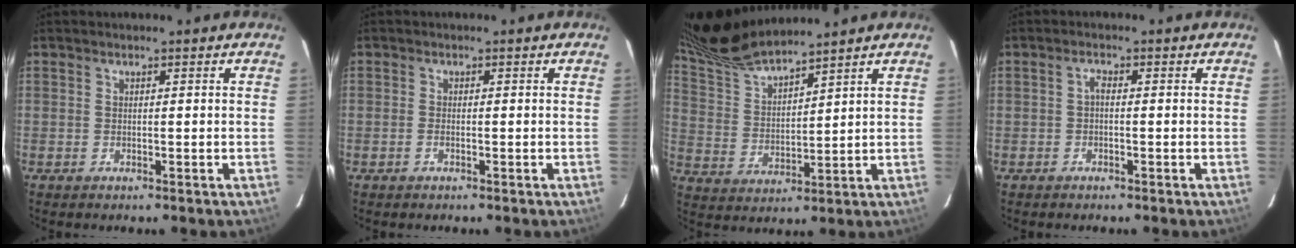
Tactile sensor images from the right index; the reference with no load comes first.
{"total": 0.9, "force": [-0.5, 0.4, 0.6], "torque": [-0.014, 0.000, -0.008]}
{"total": 11.1, "force": [10.5, -0.1, 3.5], "torque": [-0.073, -0.011, 0.216]}
{"total": 1.1, "force": [-0.3, 0.5, 0.9], "torque": [-0.016, 0.007, -0.006]}